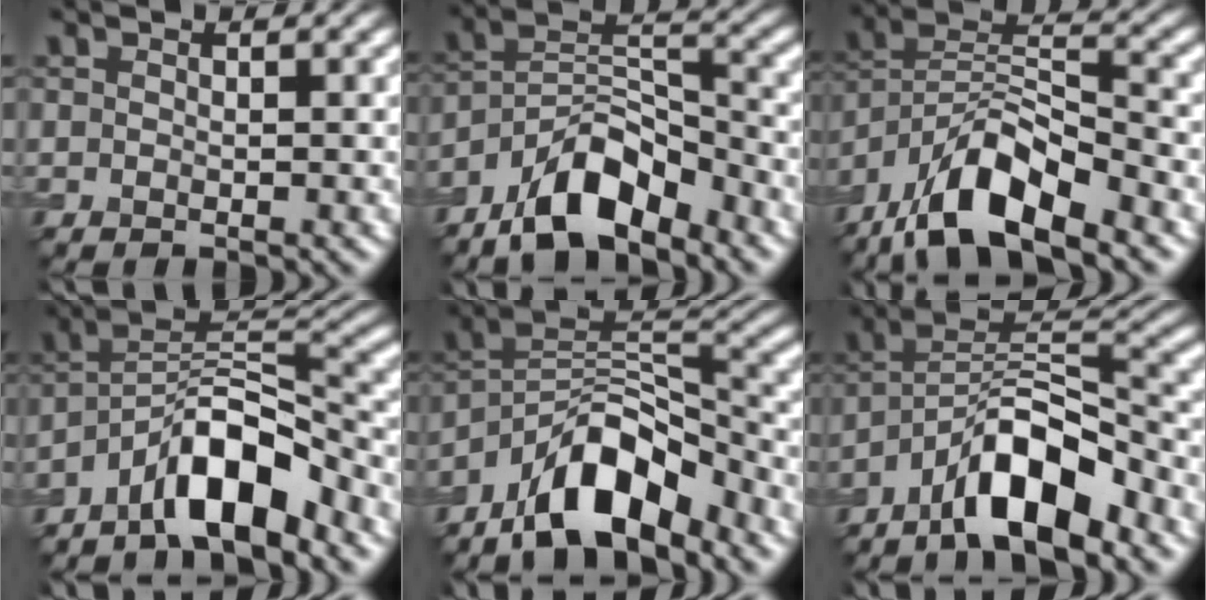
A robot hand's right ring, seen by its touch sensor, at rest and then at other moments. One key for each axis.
{"total": 8.0, "fx": -5.8, "fy": 3.0, "fz": 4.6, "tx": -0.069, "ty": 0.009, "tz": -0.113}
{"total": 10.5, "fx": -7.2, "fy": 3.4, "fz": 6.8, "tx": -0.113, "ty": 0.012, "tz": -0.142}
{"total": 8.2, "fx": -5.3, "fy": 2.3, "fz": 5.8, "tx": -0.088, "ty": 0.016, "tz": -0.099}
{"total": 9.5, "fx": -6.7, "fy": 3.5, "fz": 5.7, "tx": -0.085, "ty": 0.010, "tz": -0.132}
{"total": 9.2, "fx": -5.9, "fy": 2.7, "fz": 6.4, "tx": -0.101, "ty": 0.018, "tz": -0.108}